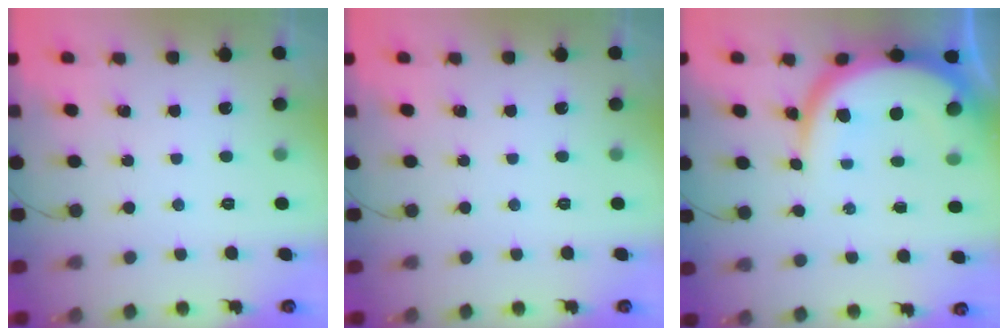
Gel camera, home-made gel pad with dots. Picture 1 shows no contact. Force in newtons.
{"total": 0.0}
{"total": 13.8, "press": 13.8, "slide": 1.3}